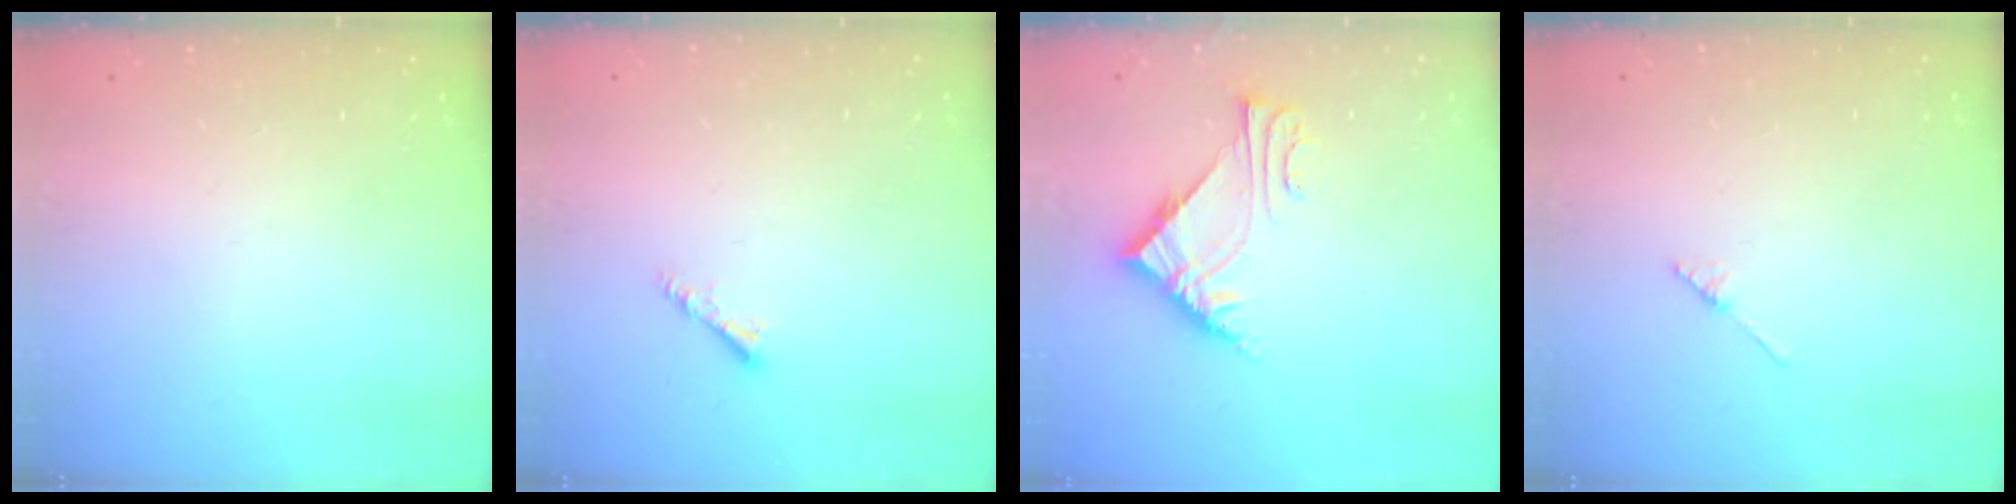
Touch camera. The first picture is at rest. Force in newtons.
{"total": 3.0, "press": 2.9, "slide": 0.6}
{"total": 6.3, "press": 6.3, "slide": 0.6}
{"total": 2.1, "press": 2.1, "slide": 0.1}